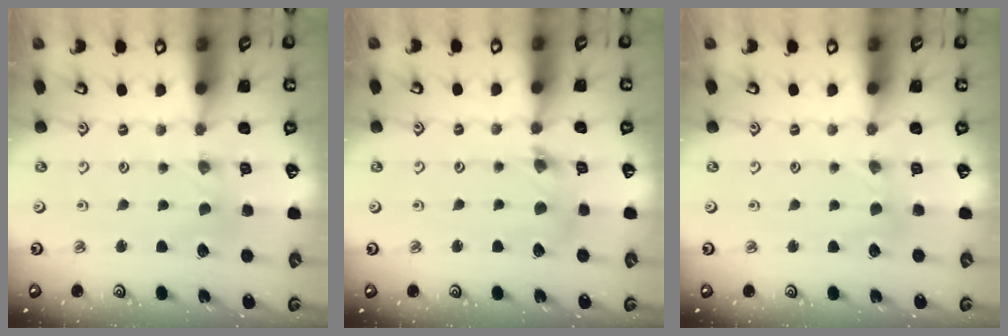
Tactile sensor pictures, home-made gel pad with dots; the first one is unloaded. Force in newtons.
{"total": 5.6, "press": 5.6, "slide": 0.5}
{"total": 1.9, "press": 1.8, "slide": 0.4}